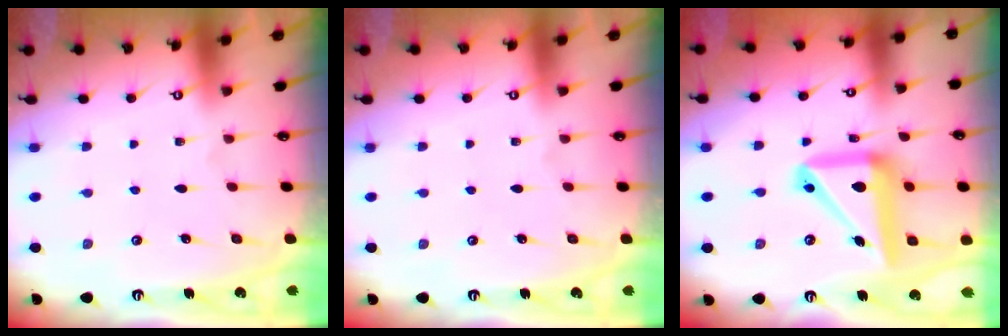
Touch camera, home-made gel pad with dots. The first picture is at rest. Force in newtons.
{"total": 0.0}
{"total": 16.8, "press": 16.7, "slide": 2.1}